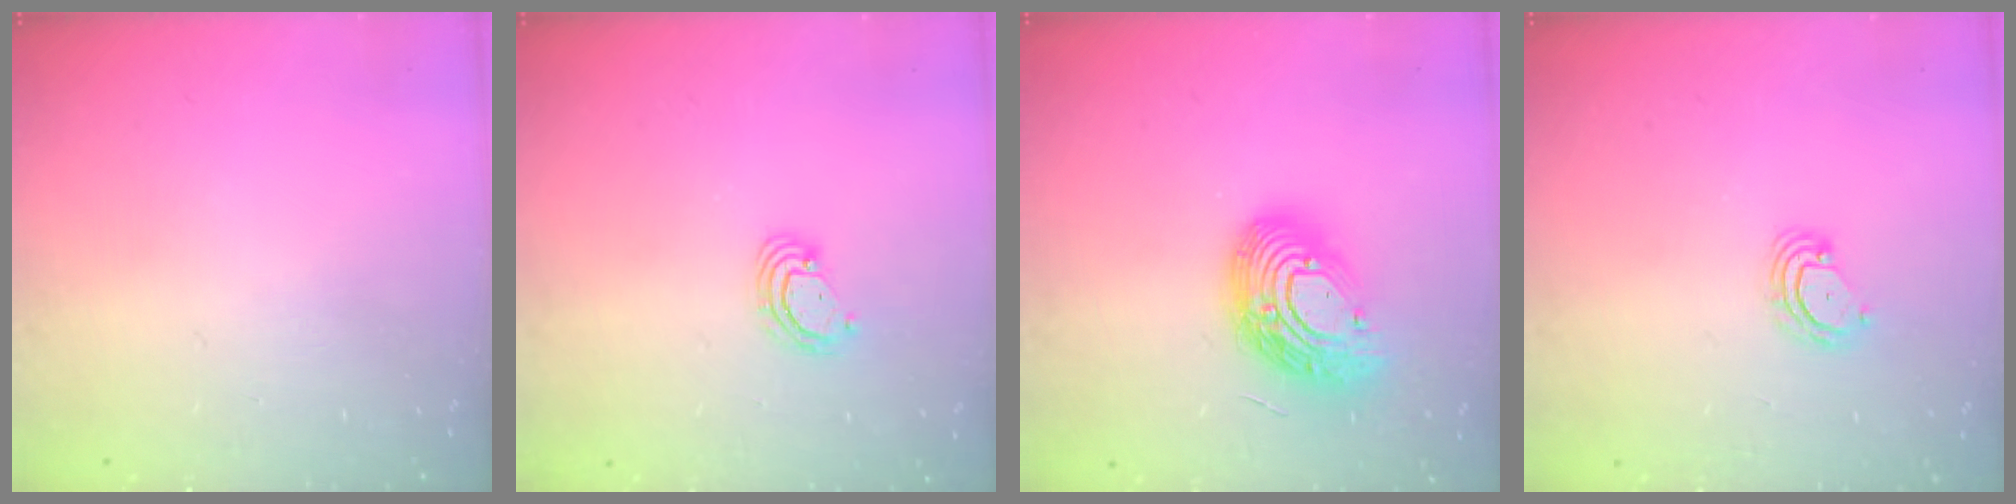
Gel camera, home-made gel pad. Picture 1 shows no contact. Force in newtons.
{"total": 2.9, "press": 2.9, "slide": 0.3}
{"total": 16.1, "press": 16.0, "slide": 1.3}
{"total": 5.0, "press": 4.9, "slide": 0.4}